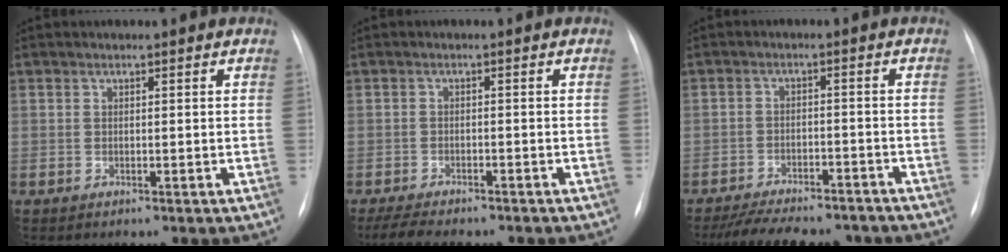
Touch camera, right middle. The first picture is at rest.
{"total": 8.5, "force": [-7.2, 2.0, 4.0], "torque": [-0.064, -0.008, -0.101]}
{"total": 14.3, "force": [-12.5, 4.1, 5.5], "torque": [-0.100, 0.003, -0.170]}